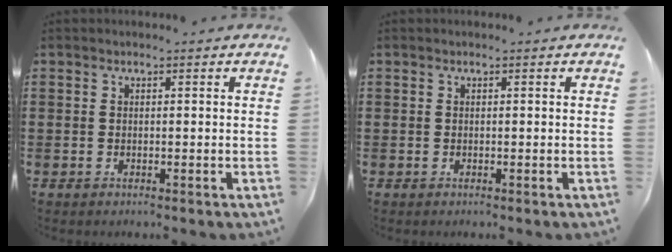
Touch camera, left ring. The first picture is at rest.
{"total": 0.0}